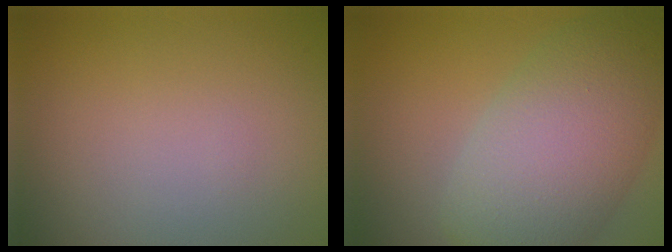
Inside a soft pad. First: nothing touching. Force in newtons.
{"total": 9.4, "press": 9.4, "slide": 0.5}